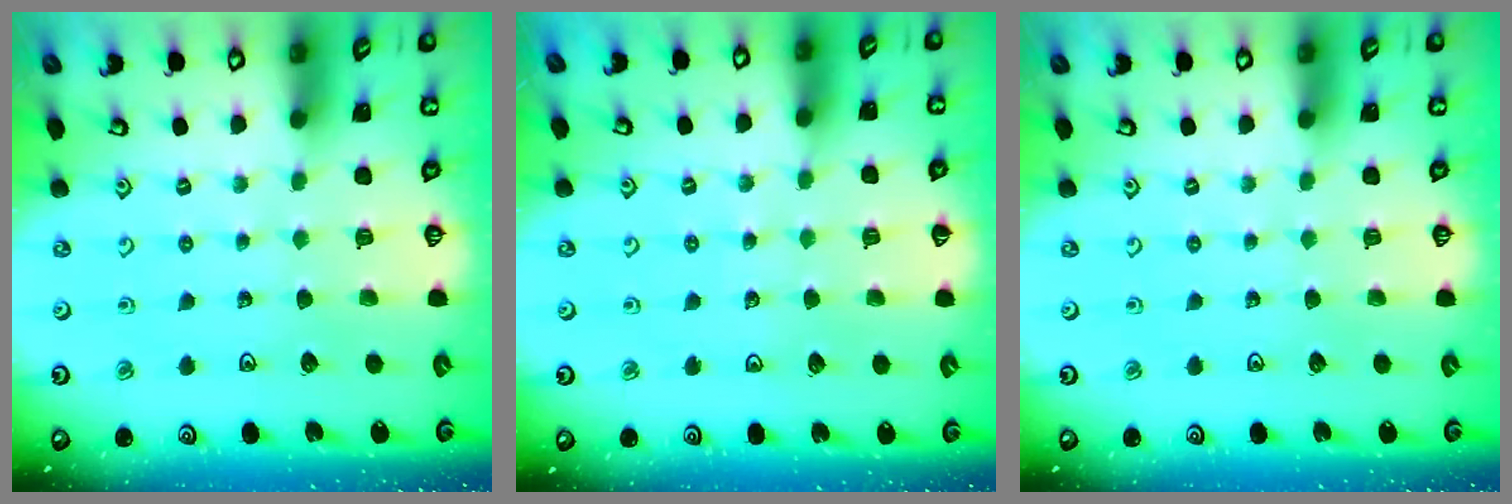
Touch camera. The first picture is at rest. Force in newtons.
{"total": 3.1, "press": 3.1, "slide": 0.3}
{"total": 0.0}